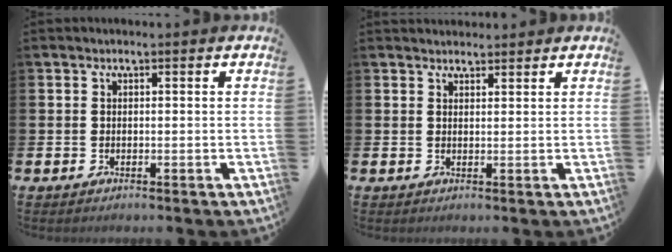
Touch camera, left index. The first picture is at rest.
{"total": 1.9, "force": [1.8, 0.6, 0.0], "torque": [0.009, -0.006, 0.032]}